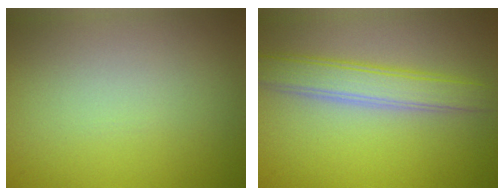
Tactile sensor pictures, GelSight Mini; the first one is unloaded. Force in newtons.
{"total": 4.1, "press": 4.1, "slide": 0.1}